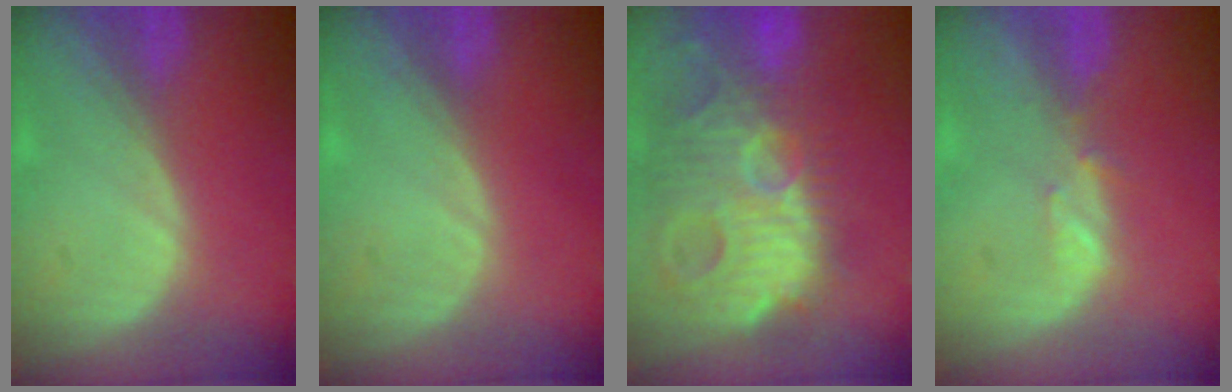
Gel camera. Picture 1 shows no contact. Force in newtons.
{"total": 0.0}
{"total": 14.8, "press": 12.8, "slide": 7.5}
{"total": 1.5, "press": 1.4, "slide": 0.2}